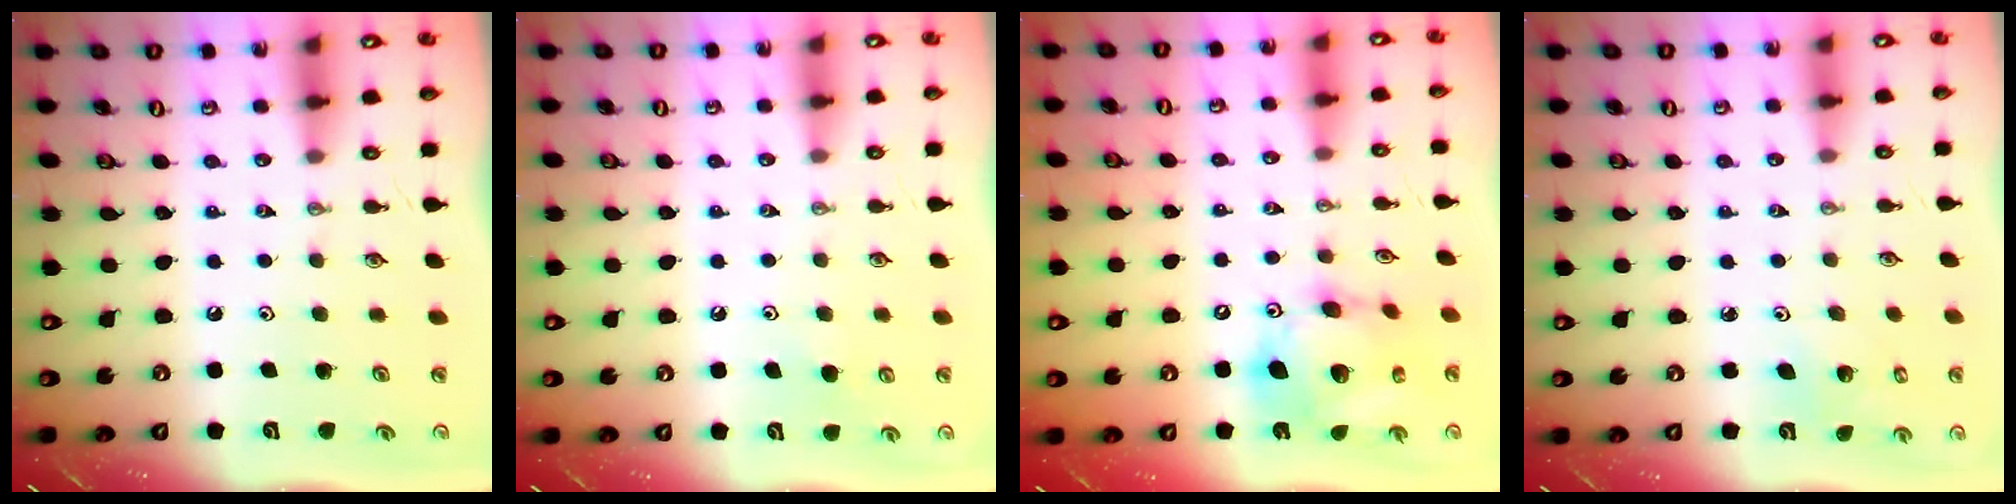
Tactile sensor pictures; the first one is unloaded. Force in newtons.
{"total": 5.2, "press": 4.9, "slide": 1.5}
{"total": 16.0, "press": 15.9, "slide": 2.0}
{"total": 3.5, "press": 3.5, "slide": 0.2}